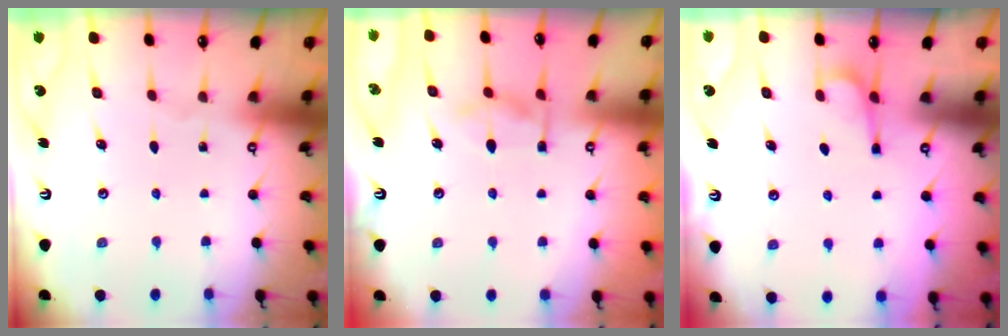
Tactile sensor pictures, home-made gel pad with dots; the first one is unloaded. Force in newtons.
{"total": 4.3, "press": 4.0, "slide": 1.5}
{"total": 2.4, "press": 2.3, "slide": 0.8}